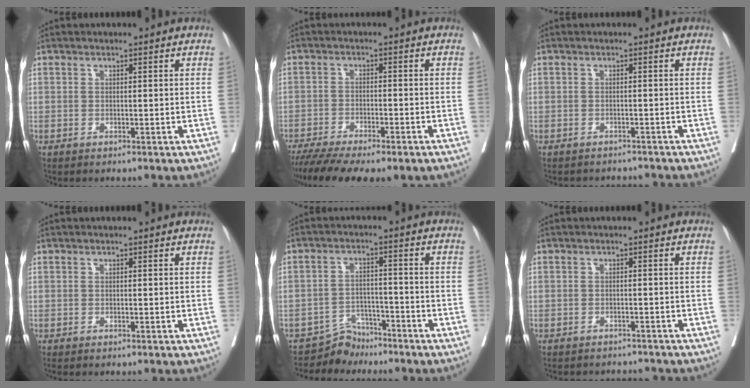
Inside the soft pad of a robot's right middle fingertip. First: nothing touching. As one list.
[{"total": 12.5, "force": [-9.9, 2.5, 7.2], "torque": [-0.121, -0.017, -0.150]}, {"total": 4.8, "force": [-4.7, 1.3, 0.4], "torque": [0.001, -0.003, -0.056]}, {"total": 0.0}, {"total": 4.3, "force": [-3.9, 1.4, -1.0], "torque": [0.019, 0.008, -0.068]}, {"total": 5.4, "force": [-5.3, 1.3, 0.3], "torque": [0.000, 0.002, -0.064]}]